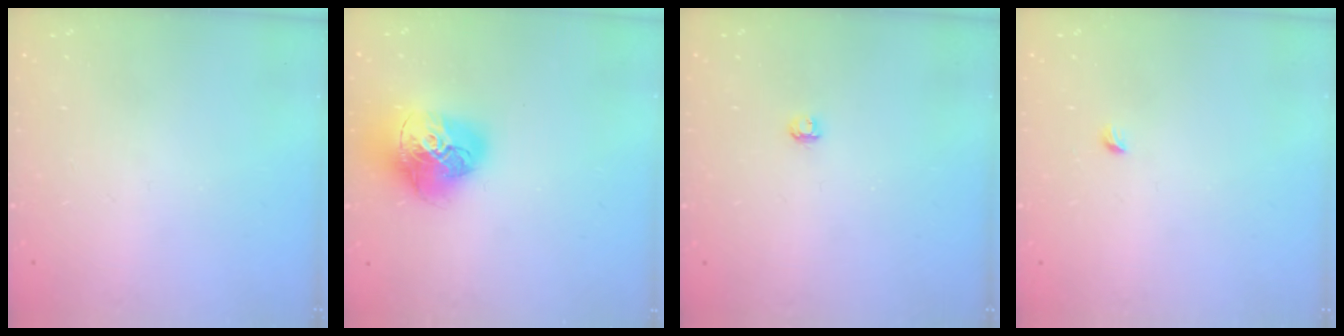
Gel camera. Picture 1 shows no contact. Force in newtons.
{"total": 17.5, "press": 17.4, "slide": 2.0}
{"total": 2.9, "press": 2.9, "slide": 0.3}
{"total": 2.7, "press": 2.6, "slide": 0.6}